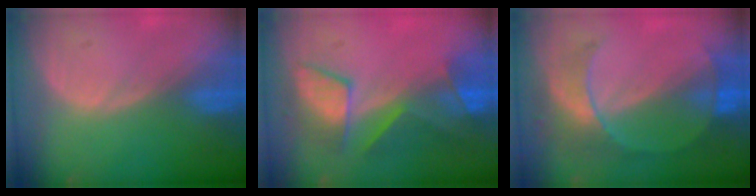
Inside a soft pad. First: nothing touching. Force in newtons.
{"total": 7.9, "press": 7.7, "slide": 1.8}
{"total": 7.6, "press": 6.8, "slide": 3.5}